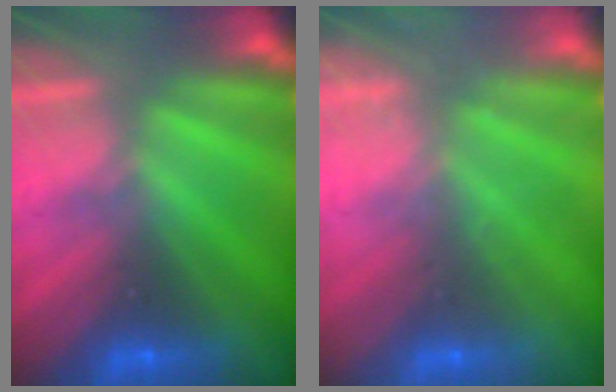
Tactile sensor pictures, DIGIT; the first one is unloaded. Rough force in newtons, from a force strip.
{"total": 2.4}